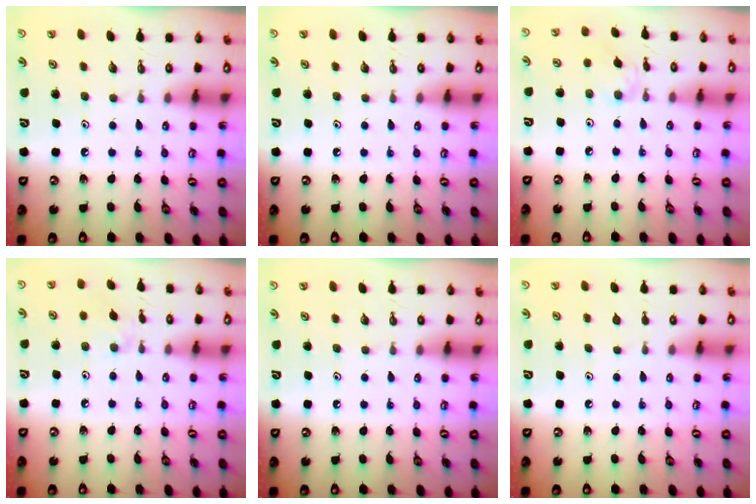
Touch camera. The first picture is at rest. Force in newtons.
{"total": 0.0}
{"total": 2.7, "press": 2.7, "slide": 0.6}
{"total": 2.9, "press": 2.8, "slide": 0.5}
{"total": 0.0}
{"total": 0.6, "press": 0.6, "slide": 0.2}